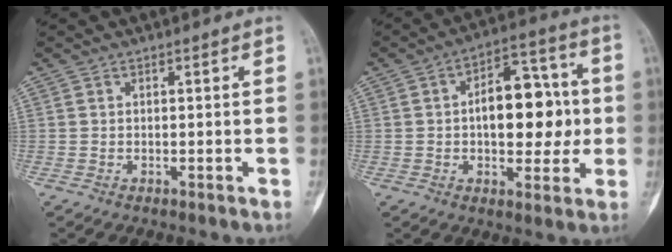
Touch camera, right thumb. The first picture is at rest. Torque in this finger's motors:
{"motor_torque": [0.22, 2.16, 0.80, 0.20, 0.08]}